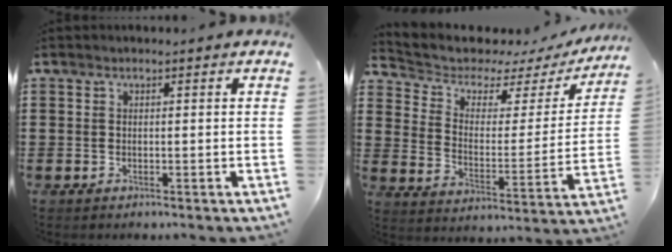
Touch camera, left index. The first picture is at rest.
{"total": 4.5, "force": [3.8, 2.1, 1.4], "torque": [-0.054, -0.026, 0.058]}